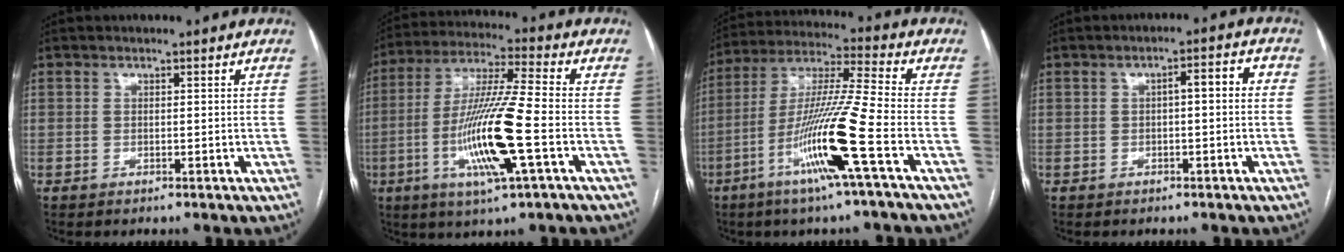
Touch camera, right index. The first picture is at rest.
{"total": 15.0, "force": [-4.2, 0.3, 14.4], "torque": [-0.297, -0.013, -0.081]}
{"total": 15.2, "force": [-6.2, -1.7, 13.8], "torque": [-0.277, -0.014, -0.118]}
{"total": 3.6, "force": [0.0, 0.9, 3.5], "torque": [-0.049, 0.020, -0.001]}